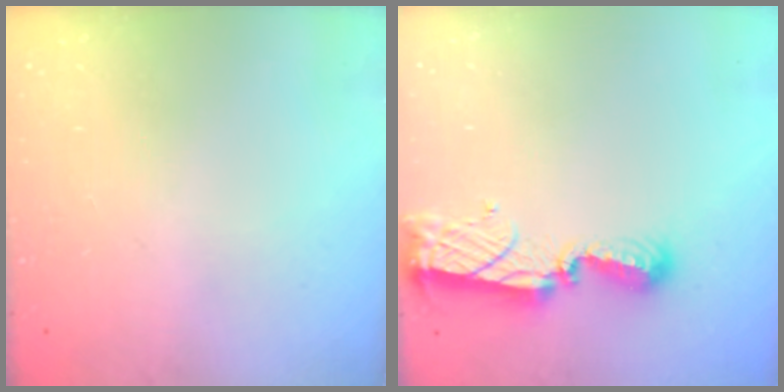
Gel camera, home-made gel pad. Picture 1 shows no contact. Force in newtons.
{"total": 8.4, "press": 8.4, "slide": 0.8}